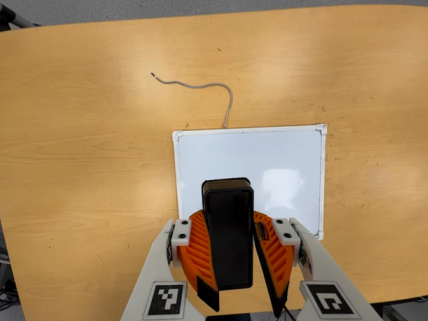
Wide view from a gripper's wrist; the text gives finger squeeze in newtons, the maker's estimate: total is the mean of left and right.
{"total": 10.4, "left": 10.3, "right": 10.4}